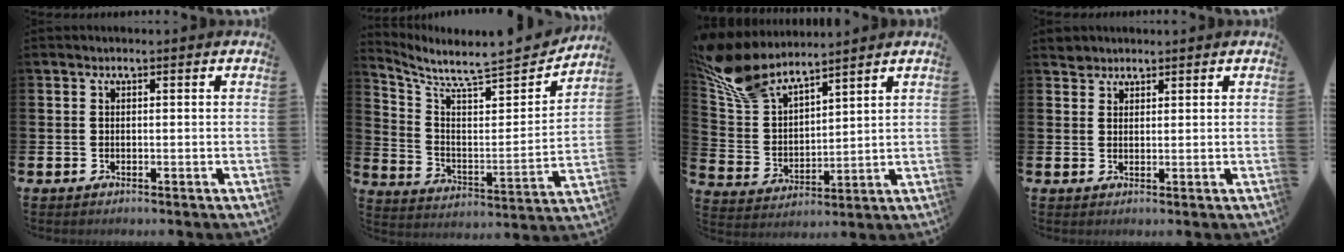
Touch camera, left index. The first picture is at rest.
{"total": 7.0, "force": [6.5, 1.2, 2.2], "torque": [-0.068, -0.070, 0.101]}
{"total": 9.4, "force": [8.5, 2.8, 3.0], "torque": [-0.103, -0.040, 0.159]}
{"total": 2.0, "force": [1.8, 0.8, -0.3], "torque": [0.009, -0.001, 0.034]}